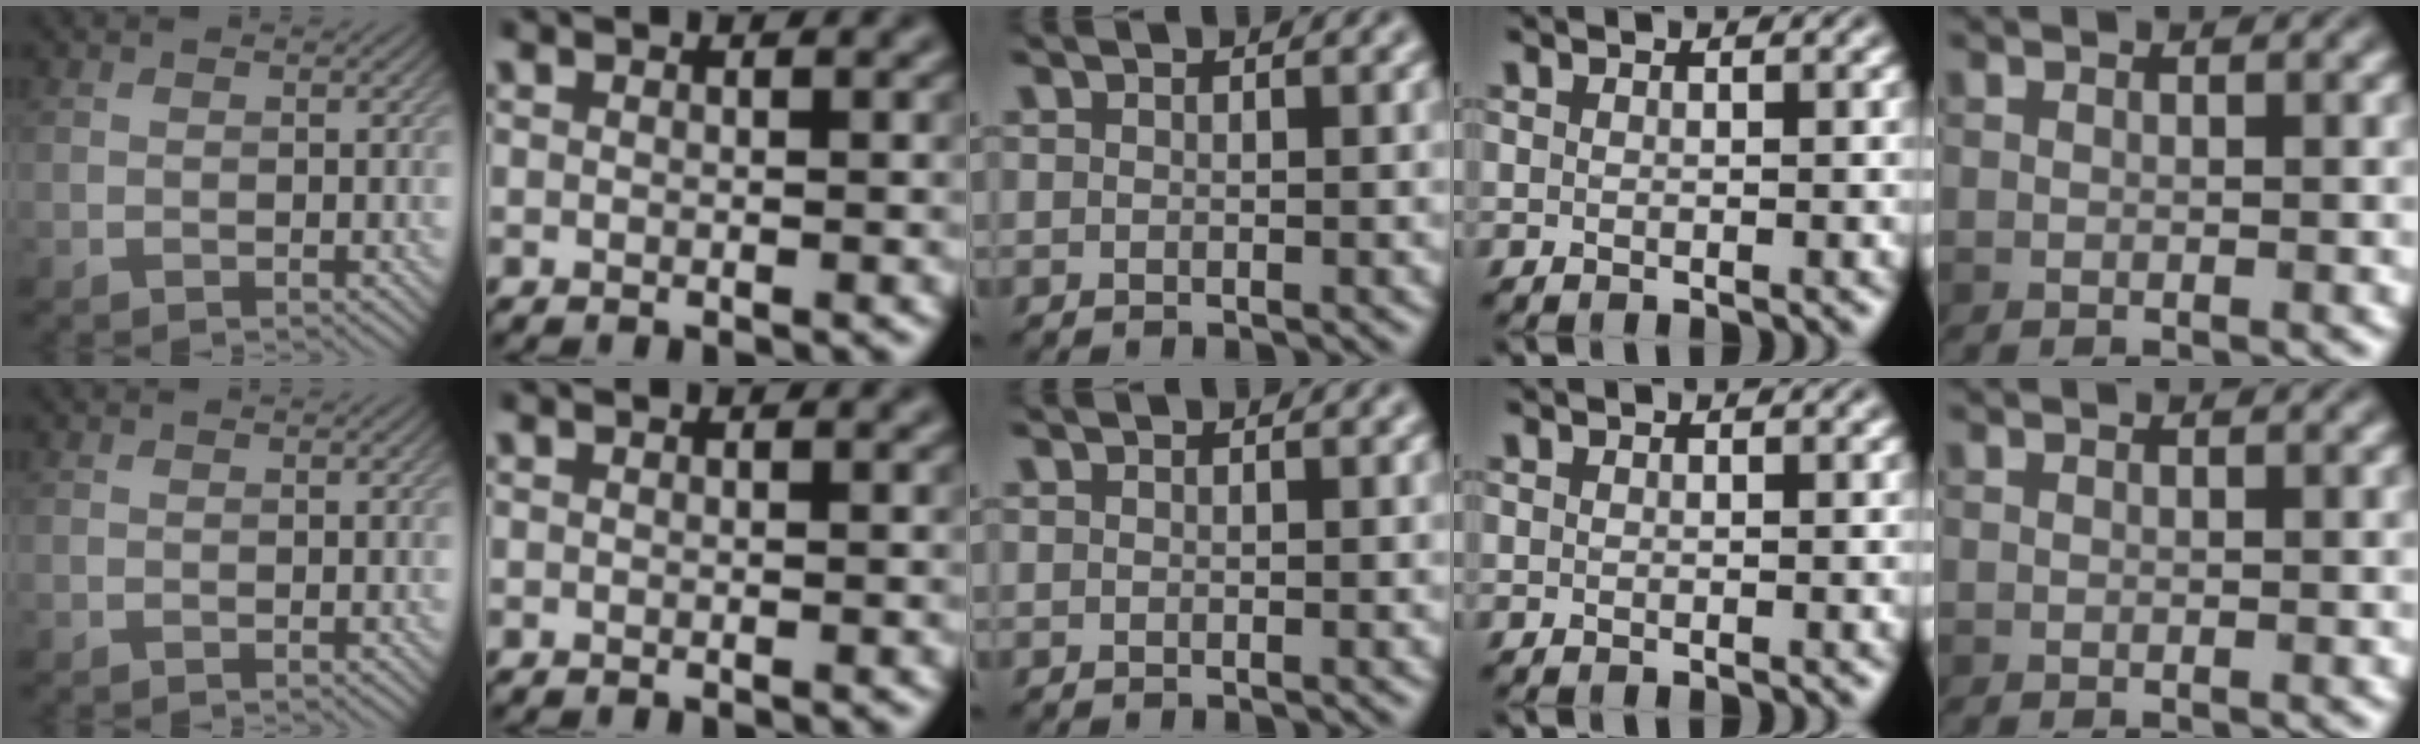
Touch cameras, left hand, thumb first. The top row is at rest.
{}